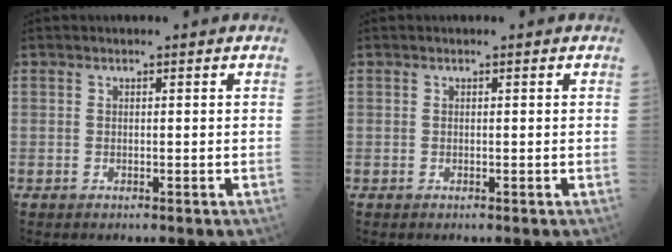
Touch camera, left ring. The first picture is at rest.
{"total": 0.0}